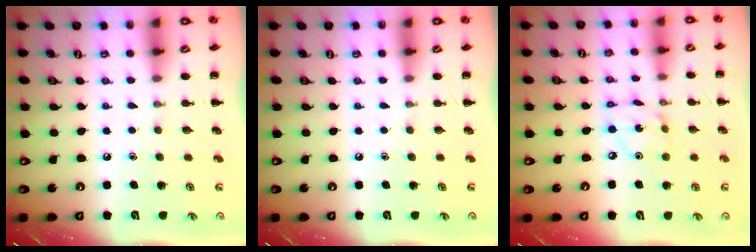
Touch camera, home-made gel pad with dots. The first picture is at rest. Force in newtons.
{"total": 0.0}
{"total": 3.6, "press": 3.6, "slide": 0.5}